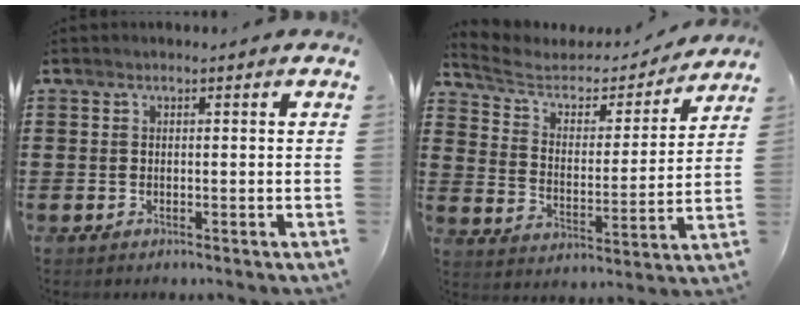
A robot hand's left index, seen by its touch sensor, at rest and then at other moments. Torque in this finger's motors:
{"motor_torque": [2.14, 0.00, 1.05, 0.21]}